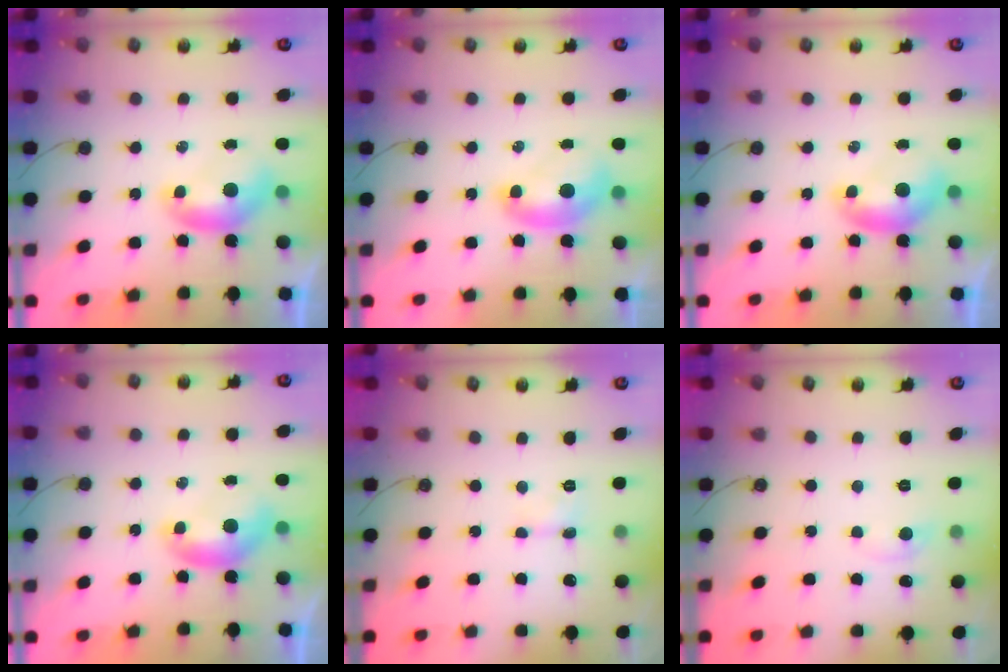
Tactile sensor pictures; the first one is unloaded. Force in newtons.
{"total": 1.9, "press": 1.9, "slide": 0.3}
{"total": 0.0}
{"total": 0.0}
{"total": 2.0, "press": 2.0, "slide": 0.4}
{"total": 0.6, "press": 0.0, "slide": 0.6}